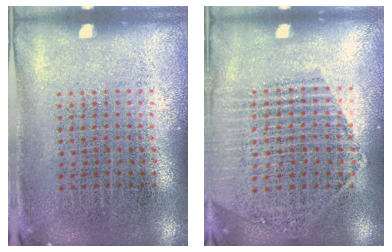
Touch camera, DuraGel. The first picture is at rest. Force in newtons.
{"total": 1.6, "press": 1.5, "slide": 0.4}